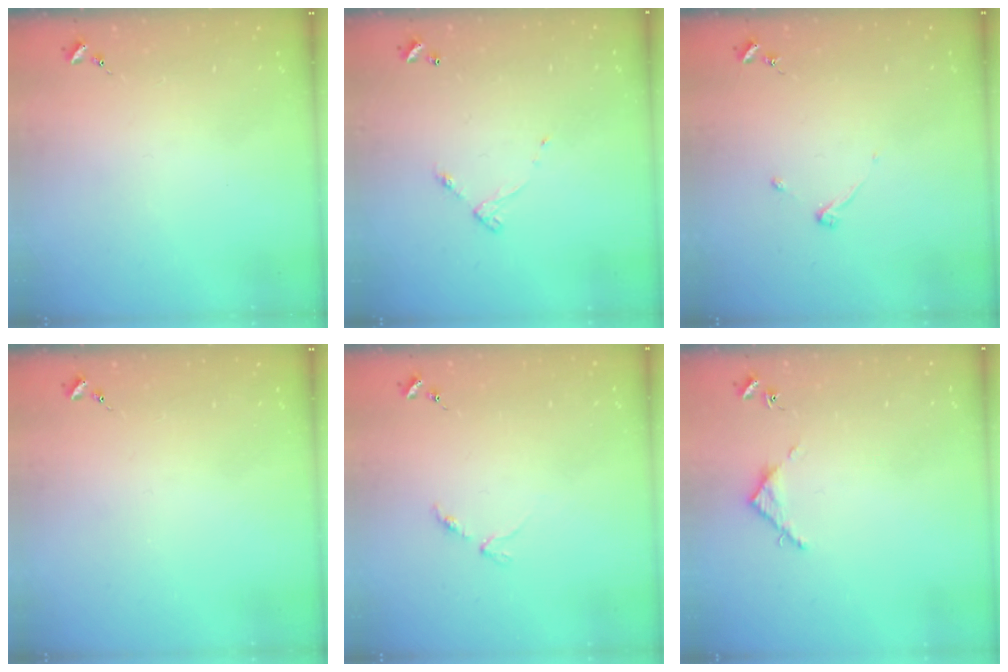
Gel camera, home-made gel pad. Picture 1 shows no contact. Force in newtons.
{"total": 4.2, "press": 4.2, "slide": 0.2}
{"total": 3.3, "press": 3.3, "slide": 0.4}
{"total": 0.0}
{"total": 3.4, "press": 3.4, "slide": 0.5}
{"total": 4.0, "press": 4.0, "slide": 0.5}